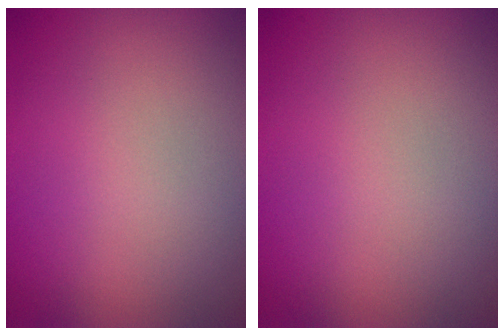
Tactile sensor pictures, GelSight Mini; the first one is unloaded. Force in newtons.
{"total": 0.0}